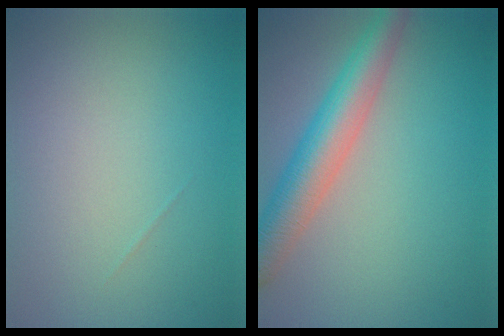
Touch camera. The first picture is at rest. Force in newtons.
{"total": 5.6, "press": 5.6, "slide": 0.1}